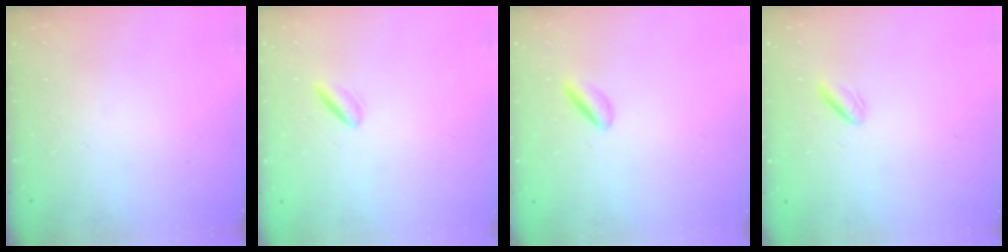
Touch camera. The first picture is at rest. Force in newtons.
{"total": 1.3, "press": 1.0, "slide": 0.8}
{"total": 2.0, "press": 1.7, "slide": 1.0}
{"total": 1.4, "press": 1.1, "slide": 0.9}